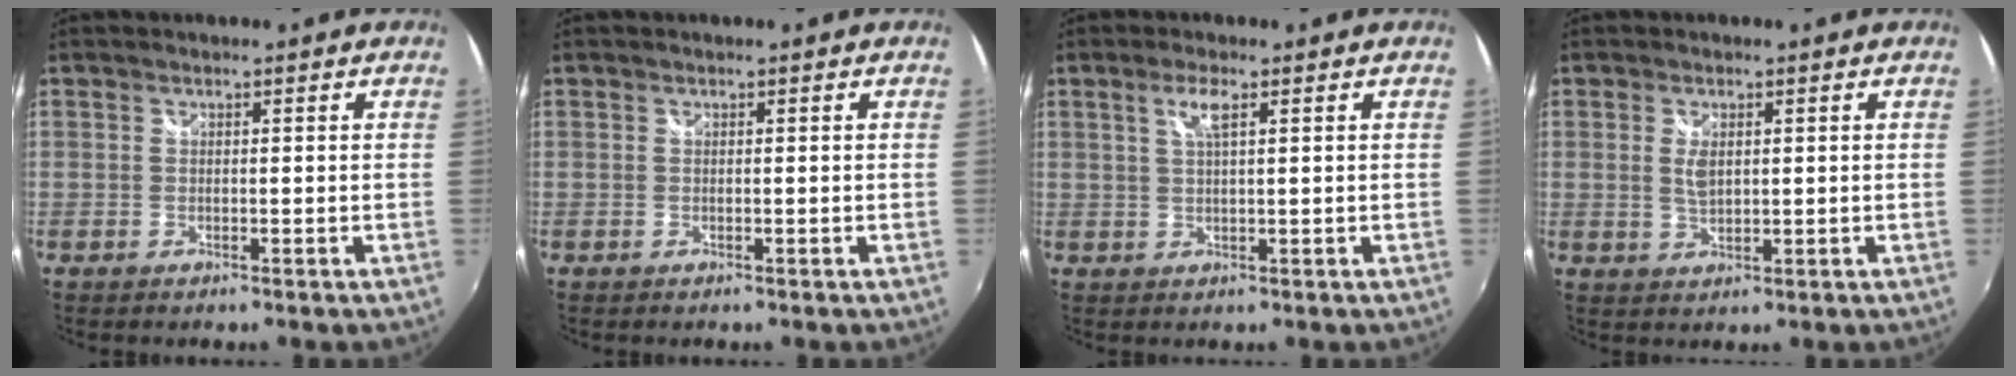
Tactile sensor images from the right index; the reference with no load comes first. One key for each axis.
{"total": 0.0}
{"total": 3.0, "fx": 1.3, "fy": 0.4, "fz": 2.7, "tx": -0.052, "ty": 0.003, "tz": 0.024}
{"total": 3.1, "fx": 0.6, "fy": 1.7, "fz": 2.6, "tx": -0.045, "ty": -0.002, "tz": 0.012}